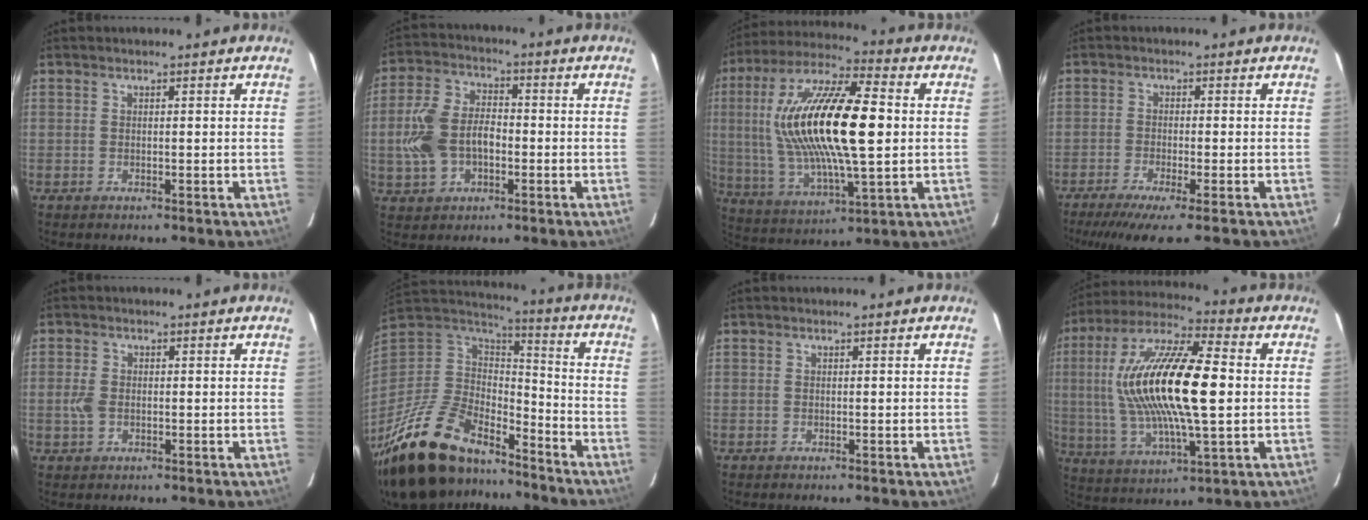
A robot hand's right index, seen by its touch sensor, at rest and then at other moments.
{"total": 11.3, "force": [-2.1, 7.4, 8.3], "torque": [-0.182, 0.014, -0.032]}
{"total": 23.9, "force": [2.6, 7.4, 22.5], "torque": [-0.439, 0.012, 0.048]}
{"total": 8.7, "force": [-6.7, 0.1, 5.6], "torque": [-0.118, -0.032, -0.114]}
{"total": 2.9, "force": [-0.4, 2.1, 2.1], "torque": [-0.048, 0.002, -0.005]}
{"total": 30.6, "force": [-22.3, 13.3, 16.2], "torque": [-0.342, -0.006, -0.361]}
{"total": 0.0}
{"total": 22.6, "force": [1.9, 6.5, 21.6], "torque": [-0.419, 0.010, 0.032]}